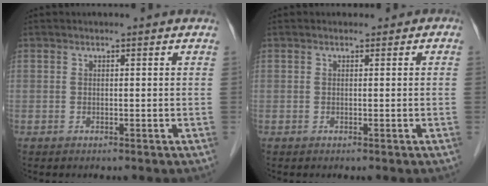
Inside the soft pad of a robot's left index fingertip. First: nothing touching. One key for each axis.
{"total": 0.6, "fx": -0.1, "fy": 0.5, "fz": 0.0, "tx": 0.003, "ty": 0.004, "tz": -0.007}